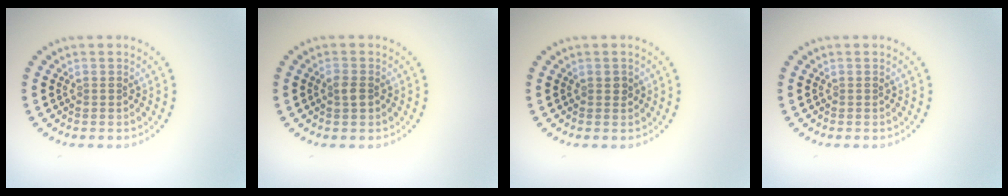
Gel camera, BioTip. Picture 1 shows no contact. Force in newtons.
{"total": 1.3, "press": 1.3, "slide": 0.2}
{"total": 0.7, "press": 0.7, "slide": 0.3}
{"total": 0.0}